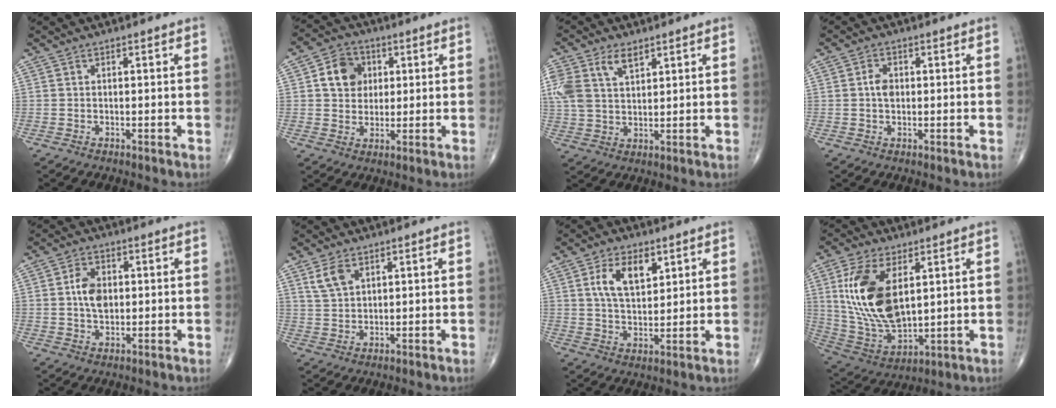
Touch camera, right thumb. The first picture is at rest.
{"total": 8.0, "force": [1.9, 6.7, 4.0], "torque": [-0.036, -0.001, 0.028]}
{"total": 11.2, "force": [5.1, 6.7, 7.4], "torque": [-0.176, -0.001, 0.105]}
{"total": 2.8, "force": [0.2, 1.9, 2.1], "torque": [-0.036, 0.003, -0.001]}
{"total": 5.8, "force": [0.6, 3.8, 4.3], "torque": [-0.072, 0.001, 0.009]}
{"total": 4.5, "force": [2.5, 2.6, 2.8], "torque": [-0.051, -0.006, 0.055]}
{"total": 8.9, "force": [3.7, 4.8, 6.5], "torque": [-0.098, -0.016, 0.070]}
{"total": 18.4, "force": [4.6, 9.6, 14.9], "torque": [-0.288, -0.025, 0.099]}